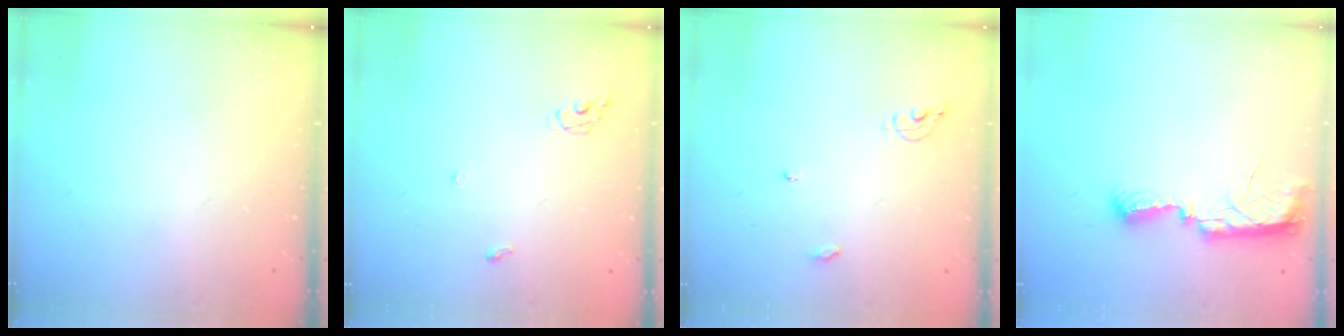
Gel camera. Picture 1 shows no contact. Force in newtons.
{"total": 4.4, "press": 4.4, "slide": 0.3}
{"total": 5.4, "press": 5.4, "slide": 0.4}
{"total": 10.0, "press": 8.9, "slide": 4.5}